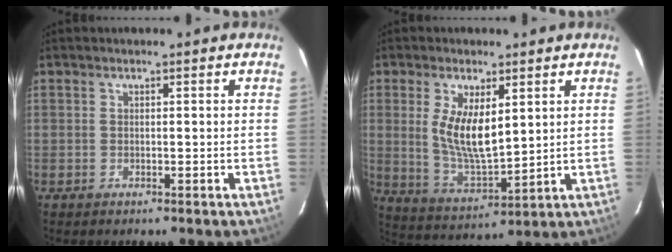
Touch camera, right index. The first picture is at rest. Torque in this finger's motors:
{"motor_torque": [0.10, 0.20, 0.18, 0.08]}